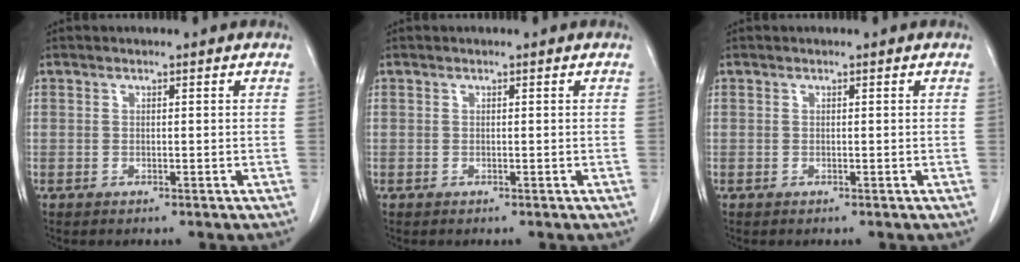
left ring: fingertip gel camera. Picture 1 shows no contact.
{"total": 0.0}
{"total": 0.0}